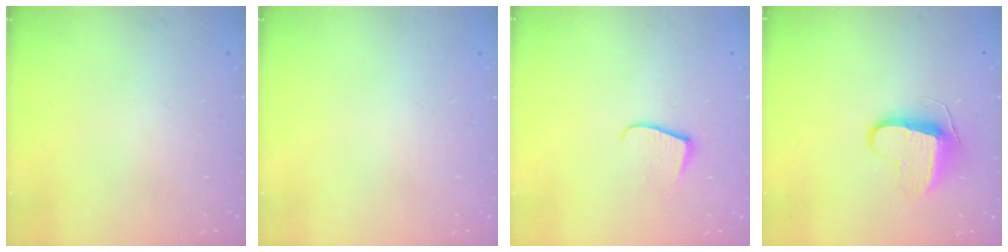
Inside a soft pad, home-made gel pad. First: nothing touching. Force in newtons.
{"total": 0.0}
{"total": 7.7, "press": 7.7, "slide": 0.6}
{"total": 9.6, "press": 9.6, "slide": 0.3}